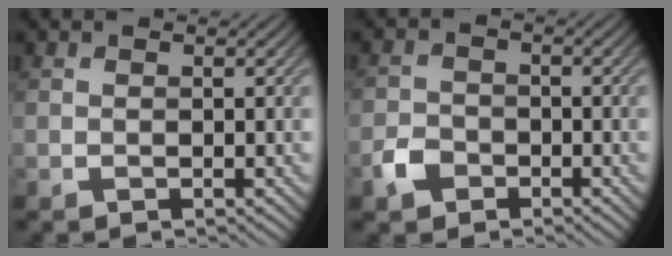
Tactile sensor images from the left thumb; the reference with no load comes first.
{"total": 3.2, "force": [-1.9, 2.3, 1.1], "torque": [-0.027, -0.003, -0.045]}